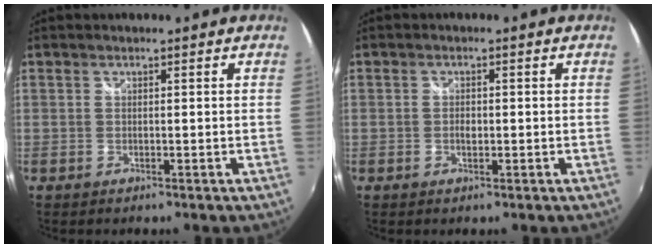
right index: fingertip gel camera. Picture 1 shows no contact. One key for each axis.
{"total": 1.6, "fx": -0.3, "fy": 1.0, "fz": 1.2, "tx": -0.023, "ty": 0.002, "tz": -0.007}